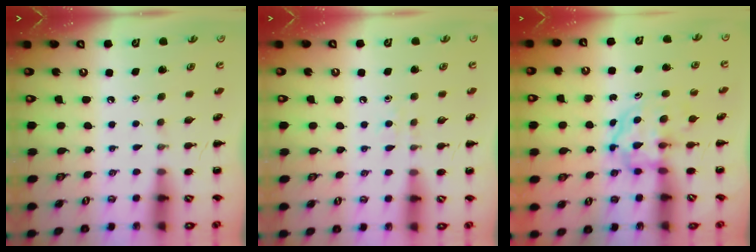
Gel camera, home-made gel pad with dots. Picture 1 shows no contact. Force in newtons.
{"total": 2.9, "press": 2.7, "slide": 1.1}
{"total": 3.7, "press": 3.7, "slide": 0.4}